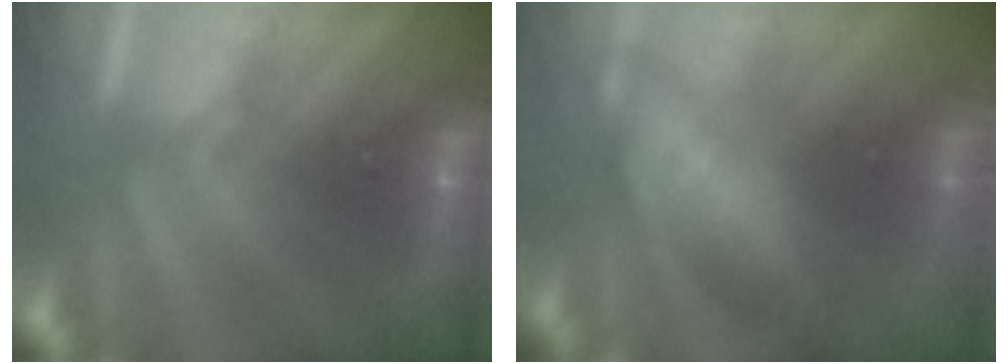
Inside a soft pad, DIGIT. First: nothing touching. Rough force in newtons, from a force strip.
{"total": 7.8}